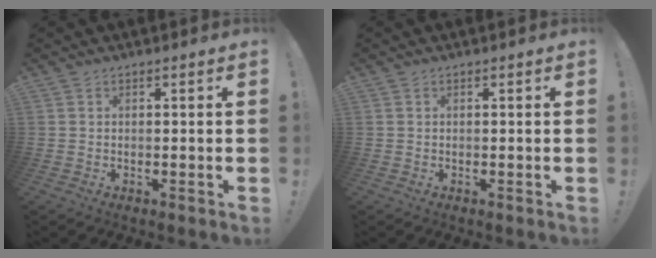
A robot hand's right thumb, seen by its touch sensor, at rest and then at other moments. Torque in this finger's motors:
{"motor_torque": [-0.09, 0.08, 0.09, 0.01, 0.06]}